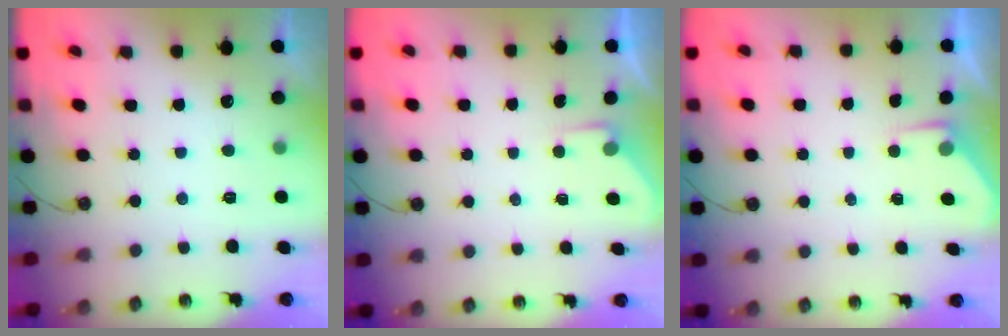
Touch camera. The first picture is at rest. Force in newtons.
{"total": 2.8, "press": 2.8, "slide": 0.4}
{"total": 2.8, "press": 2.8, "slide": 0.5}